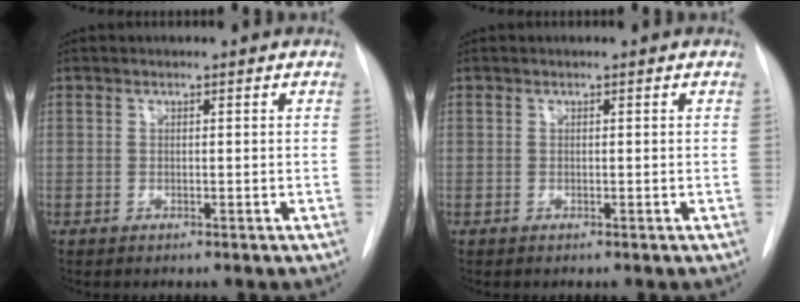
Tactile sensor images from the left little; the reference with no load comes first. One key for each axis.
{"total": 0.0}